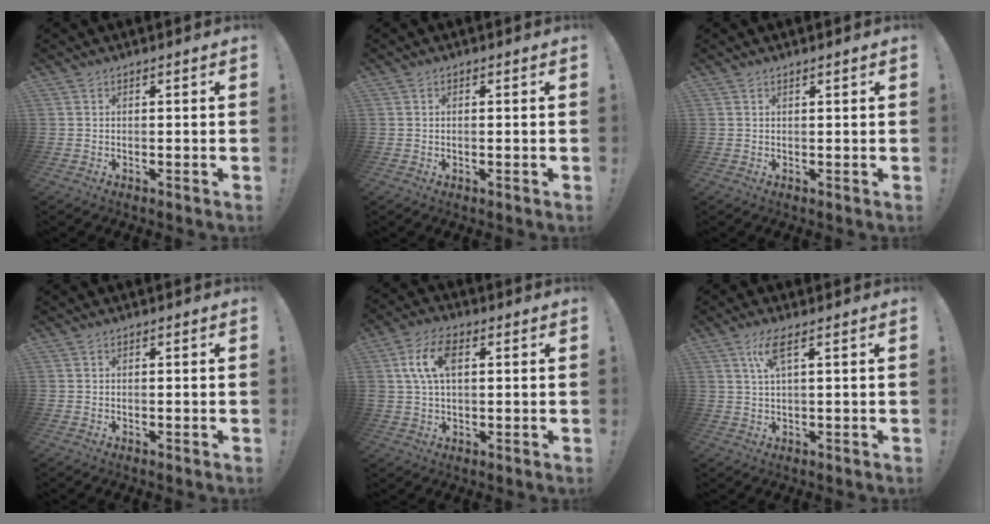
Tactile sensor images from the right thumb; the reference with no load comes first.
{"total": 0.7, "force": [-0.2, 0.2, 0.7], "torque": [-0.004, -0.003, -0.004]}
{"total": 0.9, "force": [0.7, -0.2, 0.5], "torque": [-0.005, -0.003, 0.012]}
{"total": 0.0}
{"total": 10.0, "force": [2.7, 5.9, 7.6], "torque": [-0.141, 0.008, 0.050]}
{"total": 5.6, "force": [2.4, 1.0, 4.9], "torque": [-0.093, 0.000, 0.040]}